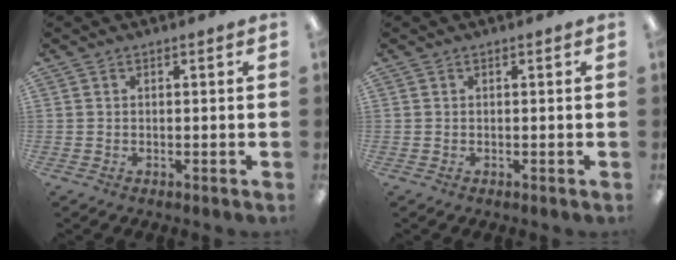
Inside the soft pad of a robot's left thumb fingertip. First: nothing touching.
{"total": 0.0}